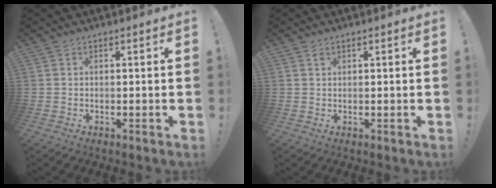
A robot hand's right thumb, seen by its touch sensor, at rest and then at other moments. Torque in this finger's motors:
{"motor_torque": [-0.01, -0.11, 0.04, -0.24, 0.02]}